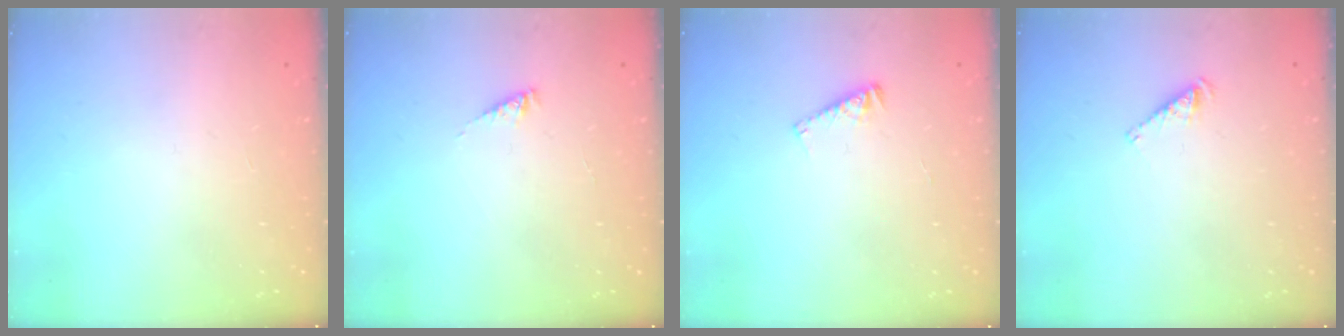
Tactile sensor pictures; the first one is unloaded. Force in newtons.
{"total": 1.7, "press": 1.6, "slide": 0.3}
{"total": 4.6, "press": 4.6, "slide": 0.2}
{"total": 2.8, "press": 2.8, "slide": 0.5}